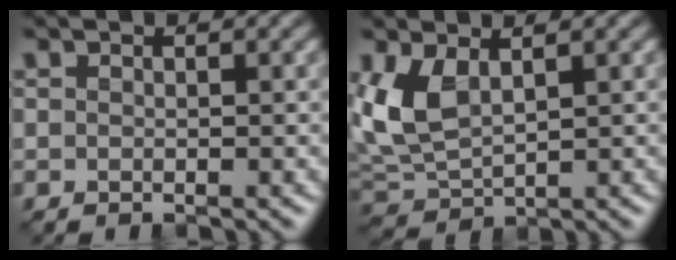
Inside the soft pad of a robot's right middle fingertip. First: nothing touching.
{"total": 5.3, "force": [1.3, 2.9, 4.3], "torque": [-0.105, -0.002, 0.025]}